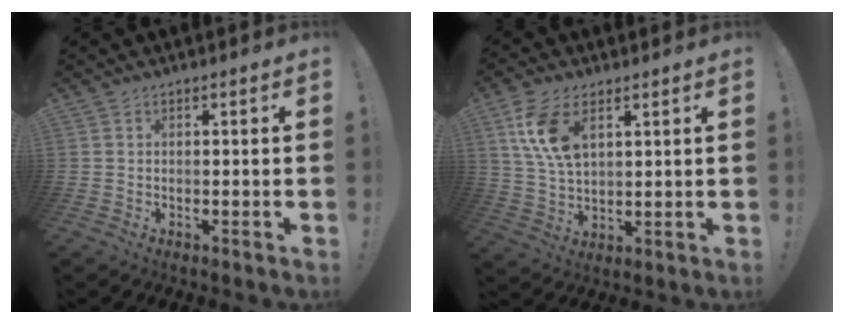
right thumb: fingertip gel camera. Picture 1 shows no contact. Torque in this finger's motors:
{"motor_torque": [0.04, 0.35, 0.64, 0.72, 0.03]}